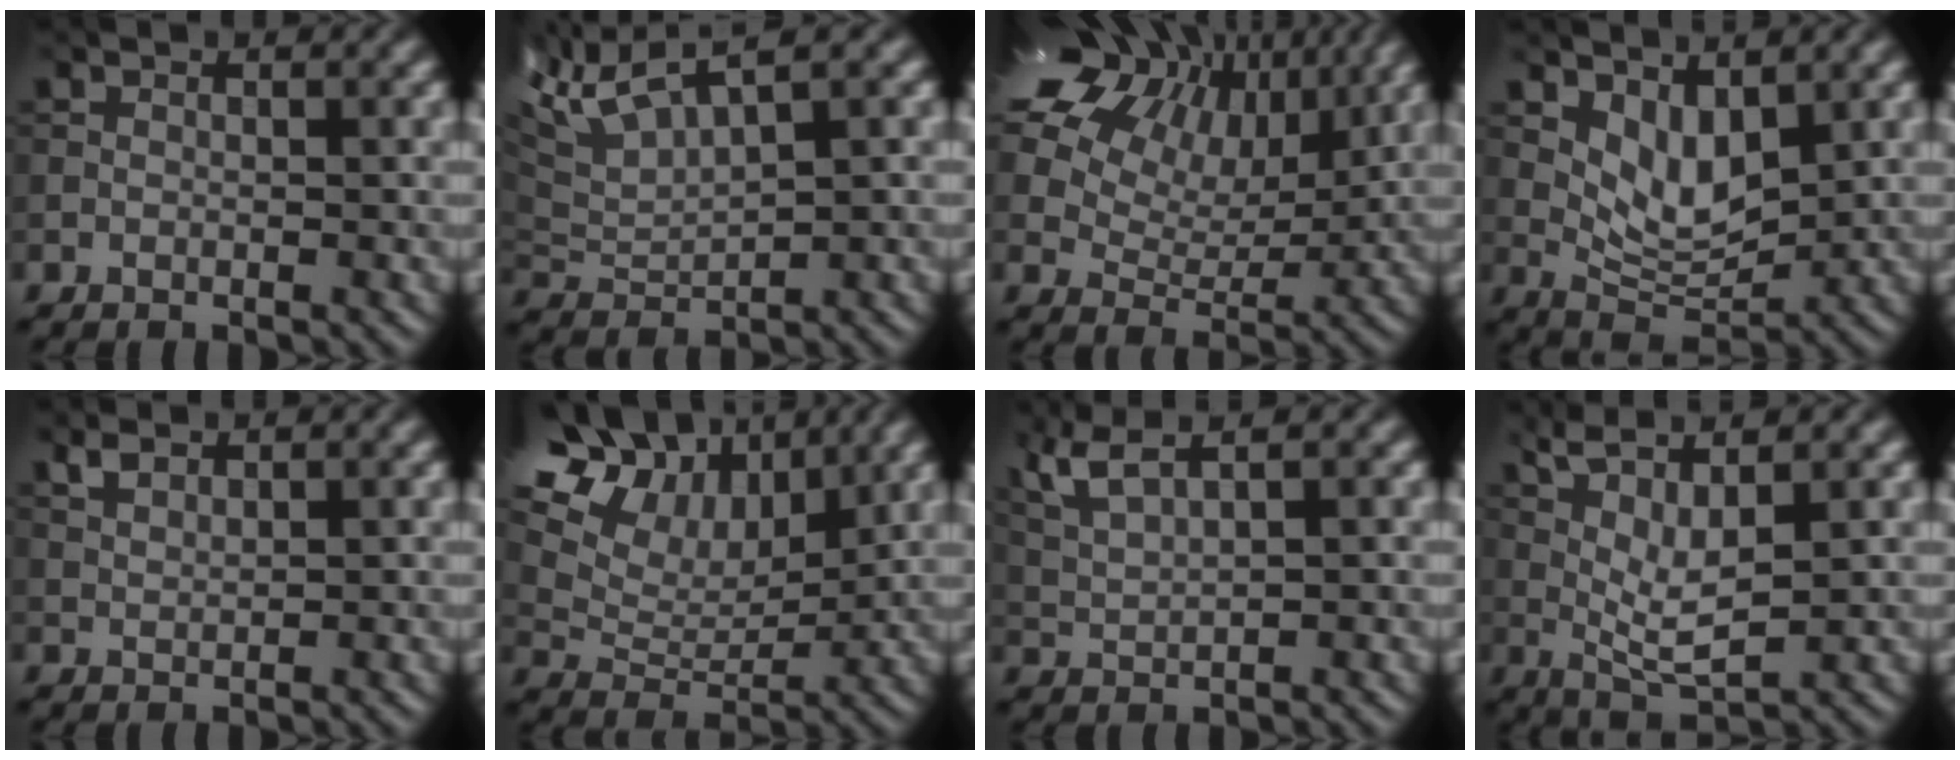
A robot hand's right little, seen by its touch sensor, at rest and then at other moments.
{"total": 4.4, "force": [2.8, 0.8, 3.2], "torque": [-0.089, 0.024, 0.072]}
{"total": 16.2, "force": [8.6, 10.6, 8.7], "torque": [-0.207, 0.057, 0.175]}
{"total": 2.9, "force": [1.2, 1.3, 2.4], "torque": [-0.056, -0.010, 0.044]}
{"total": 0.5, "force": [0.4, -0.3, -0.1], "torque": [-0.015, 0.004, 0.032]}
{"total": 16.3, "force": [10.0, 9.3, 8.9], "torque": [-0.199, 0.058, 0.176]}
{"total": 4.9, "force": [3.3, 1.1, 3.4], "torque": [-0.086, 0.031, 0.066]}
{"total": 4.0, "force": [1.5, 0.1, 3.8], "torque": [-0.091, 0.002, 0.055]}